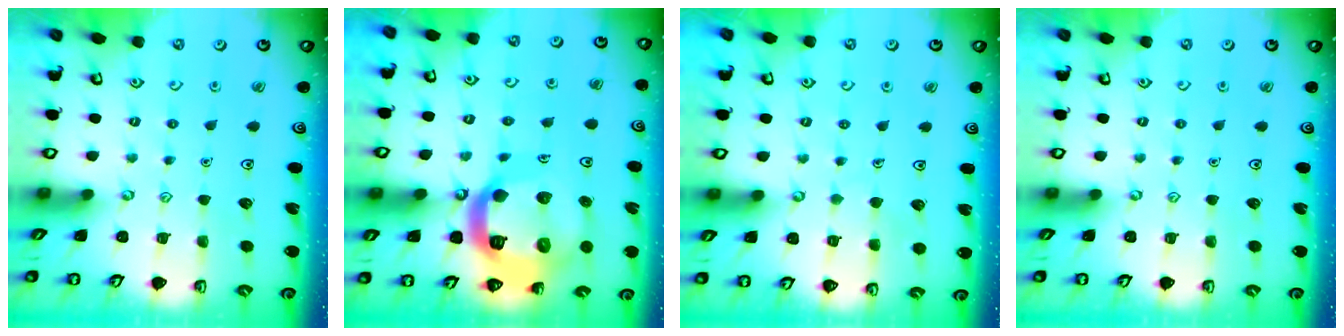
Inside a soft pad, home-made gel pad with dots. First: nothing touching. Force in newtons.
{"total": 22.0, "press": 21.8, "slide": 2.4}
{"total": 3.4, "press": 3.4, "slide": 0.3}
{"total": 0.0}